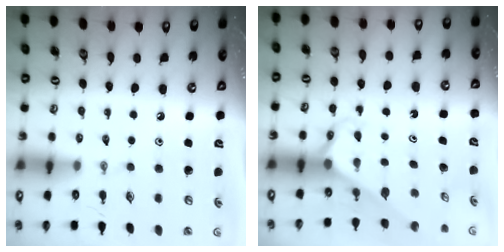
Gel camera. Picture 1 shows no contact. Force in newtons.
{"total": 2.6, "press": 2.6, "slide": 0.1}